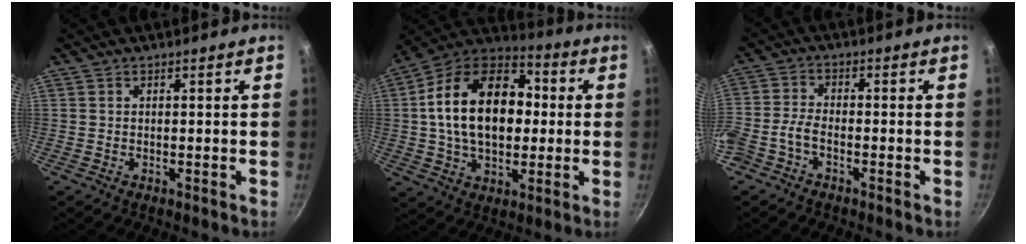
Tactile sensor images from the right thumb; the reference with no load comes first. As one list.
[{"total": 22.1, "force": [1.7, 14.7, 16.5], "torque": [-0.248, 0.032, 0.016]}, {"total": 4.7, "force": [-3.0, 2.4, 2.8], "torque": [-0.073, 0.027, -0.076]}]